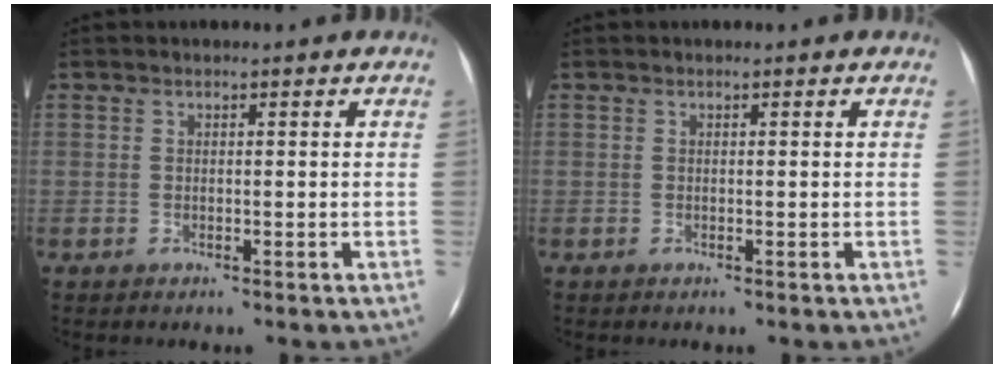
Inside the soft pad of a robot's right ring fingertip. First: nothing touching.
{"total": 0.0}